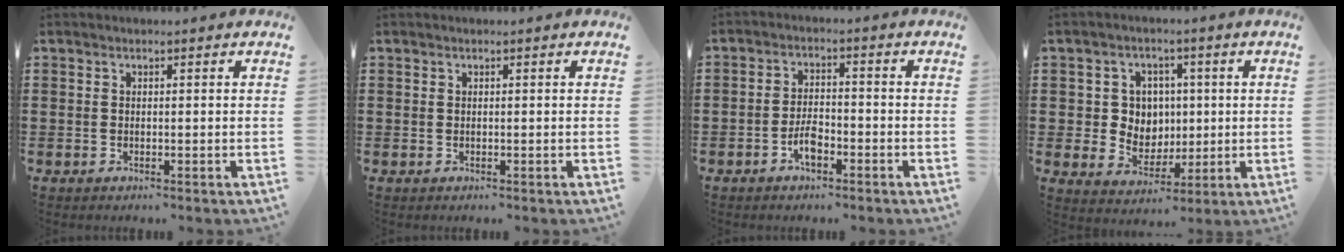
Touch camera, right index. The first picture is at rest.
{"total": 0.0}
{"total": 3.9, "force": [-2.1, 1.8, 2.8], "torque": [-0.064, 0.002, -0.043]}
{"total": 5.7, "force": [1.1, 5.4, 1.5], "torque": [-0.048, 0.017, 0.017]}